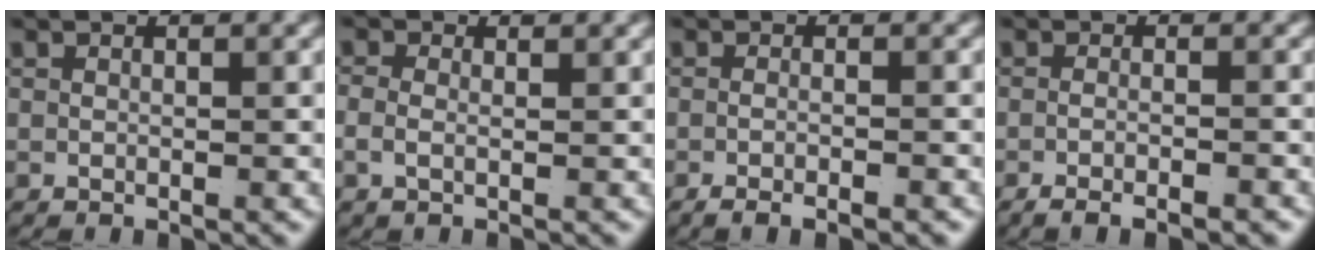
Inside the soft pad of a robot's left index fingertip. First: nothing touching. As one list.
[{"total": 1.2, "force": [-0.3, 0.3, 1.1], "torque": [-0.035, -0.014, 0.000]}, {"total": 2.6, "force": [-2.2, 0.1, 1.2], "torque": [-0.021, -0.005, -0.034]}, {"total": 3.2, "force": [-2.8, 0.2, 1.5], "torque": [-0.023, -0.006, -0.042]}]